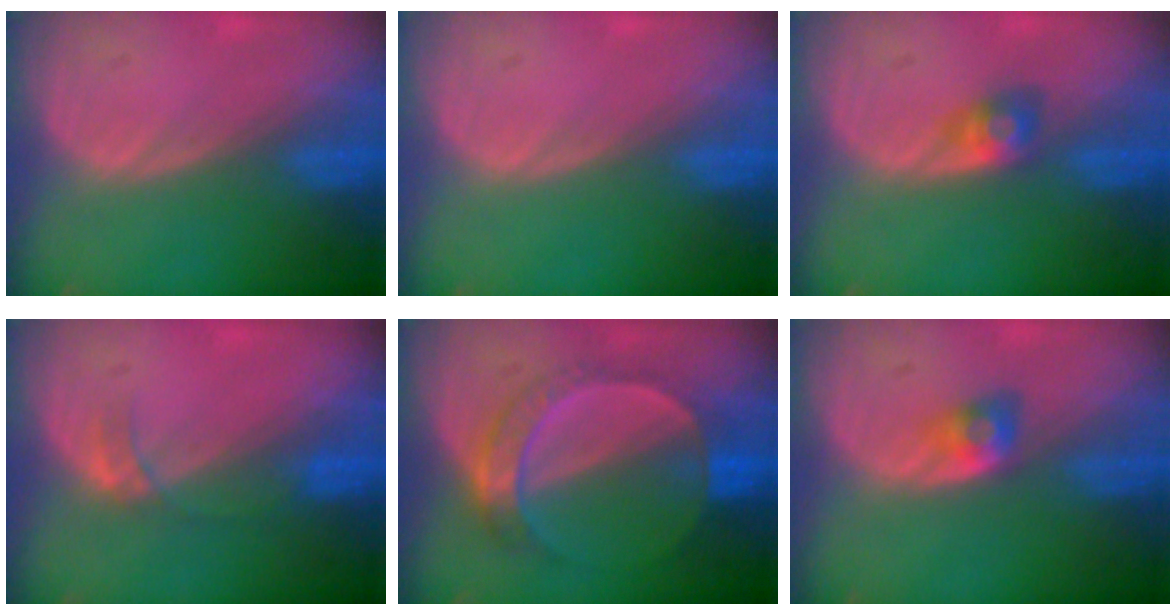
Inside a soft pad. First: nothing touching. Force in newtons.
{"total": 0.0}
{"total": 2.9, "press": 2.7, "slide": 1.1}
{"total": 2.7, "press": 2.4, "slide": 1.3}
{"total": 6.9, "press": 6.5, "slide": 2.4}
{"total": 2.9, "press": 2.5, "slide": 1.4}